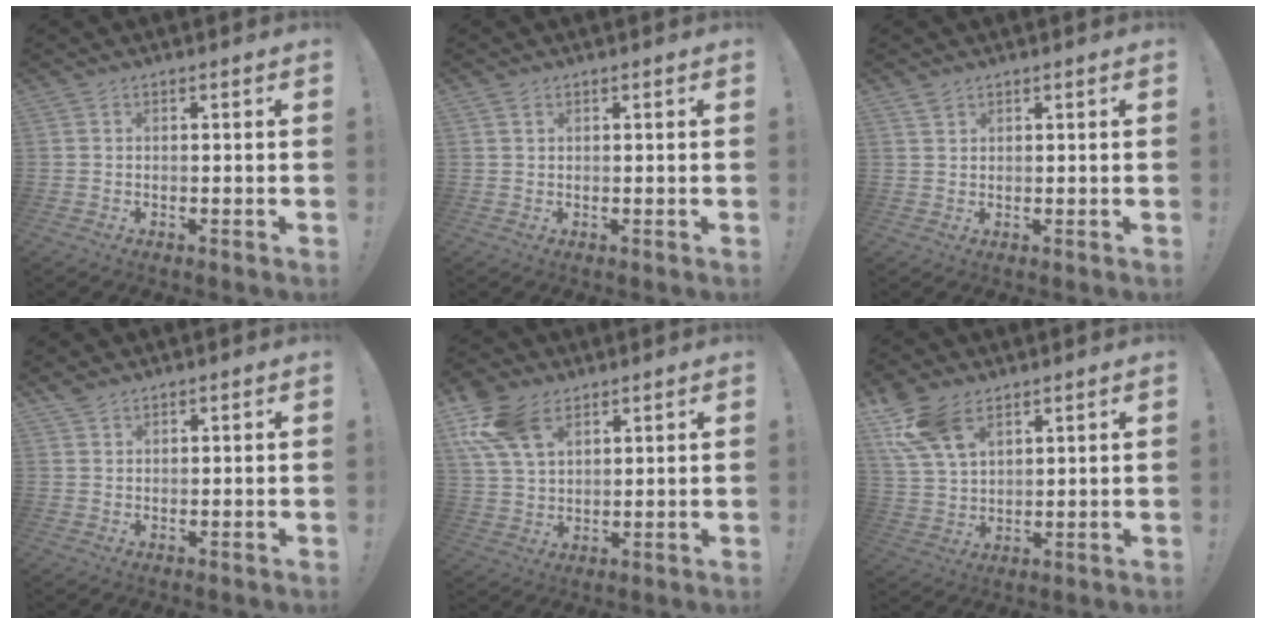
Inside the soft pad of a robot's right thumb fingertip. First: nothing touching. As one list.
[{"total": 1.1, "force": [0.8, 0.7, 0.4], "torque": [-0.002, -0.003, 0.016]}, {"total": 1.9, "force": [1.6, 0.9, 0.4], "torque": [-0.003, -0.010, 0.032]}, {"total": 2.1, "force": [1.9, 0.8, 0.5], "torque": [-0.006, -0.012, 0.035]}, {"total": 13.6, "force": [7.4, 8.5, 7.5], "torque": [-0.151, -0.028, 0.145]}, {"total": 12.7, "force": [7.8, 7.1, 7.2], "torque": [-0.140, -0.032, 0.152]}]